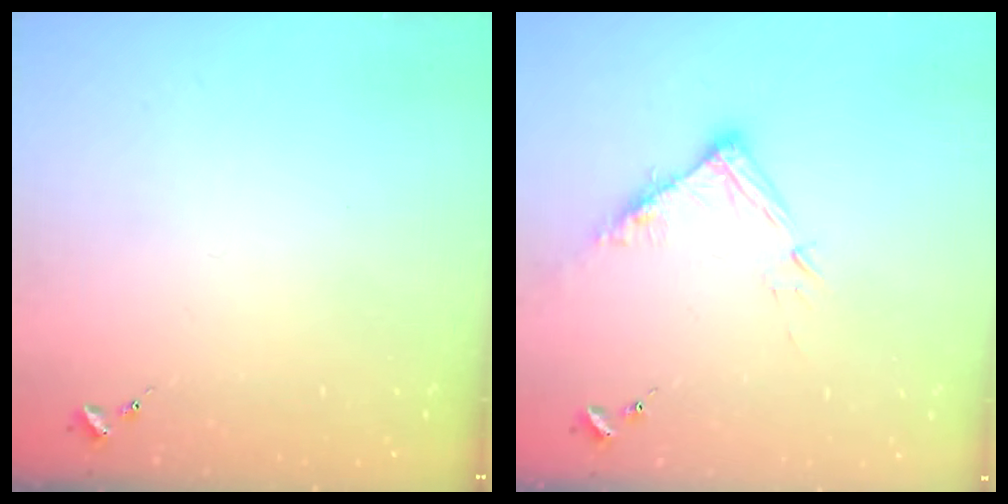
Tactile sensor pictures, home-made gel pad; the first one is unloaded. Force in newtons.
{"total": 10.5, "press": 10.5, "slide": 0.8}